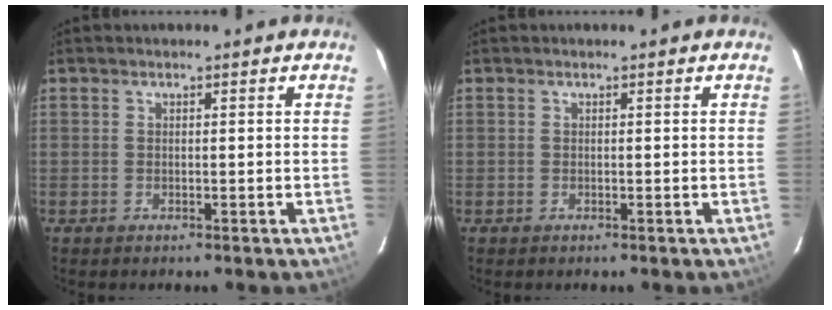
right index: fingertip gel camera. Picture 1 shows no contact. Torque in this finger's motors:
{"motor_torque": [-0.13, 0.05, 0.03, 0.00]}